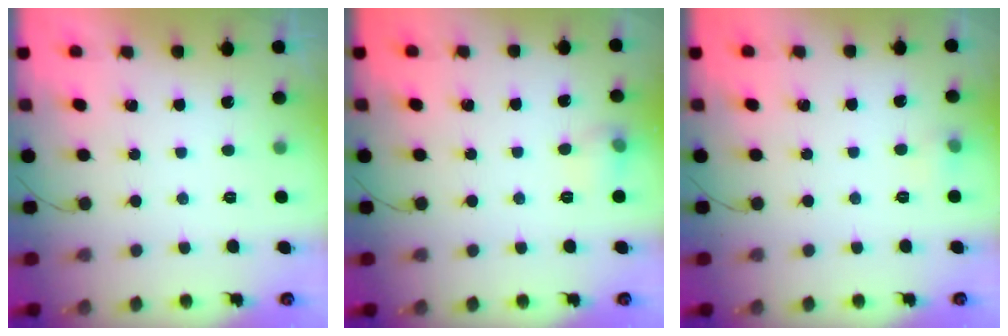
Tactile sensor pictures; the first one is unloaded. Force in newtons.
{"total": 6.6, "press": 6.4, "slide": 1.5}
{"total": 4.8, "press": 4.6, "slide": 1.5}